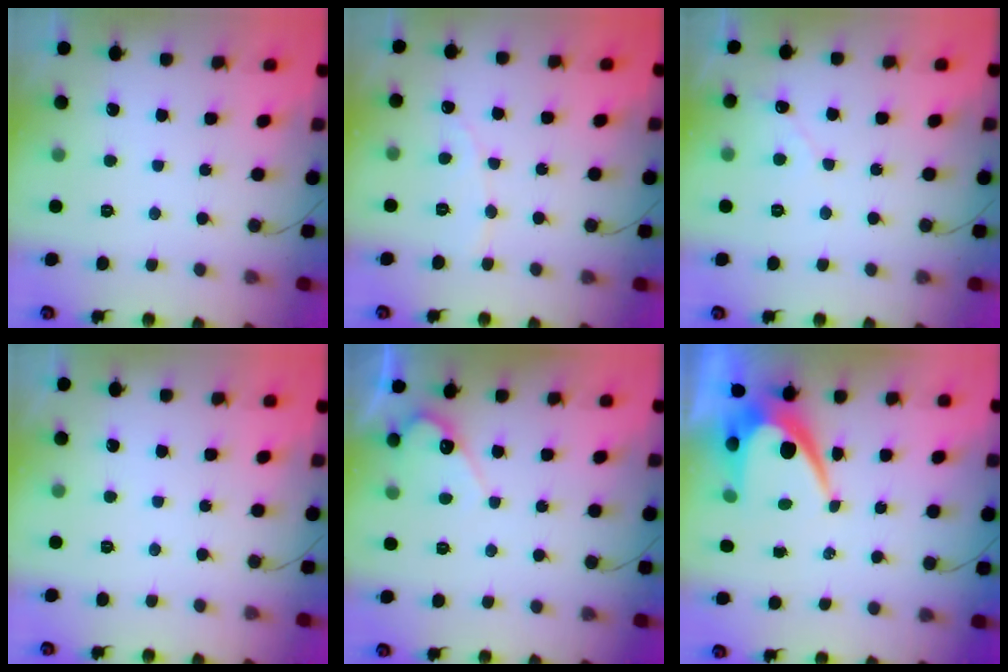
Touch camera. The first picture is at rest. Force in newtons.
{"total": 2.6, "press": 2.6, "slide": 0.2}
{"total": 2.7, "press": 2.7, "slide": 0.3}
{"total": 0.0}
{"total": 5.5, "press": 5.5, "slide": 0.3}
{"total": 7.9, "press": 7.8, "slide": 0.5}